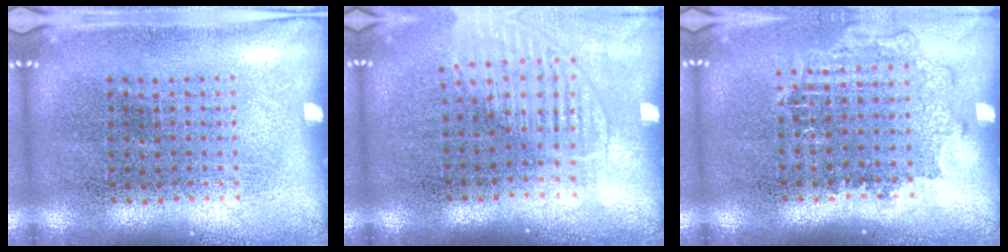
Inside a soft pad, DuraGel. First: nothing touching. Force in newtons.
{"total": 1.3, "press": 1.1, "slide": 0.7}
{"total": 1.3, "press": 1.1, "slide": 0.6}